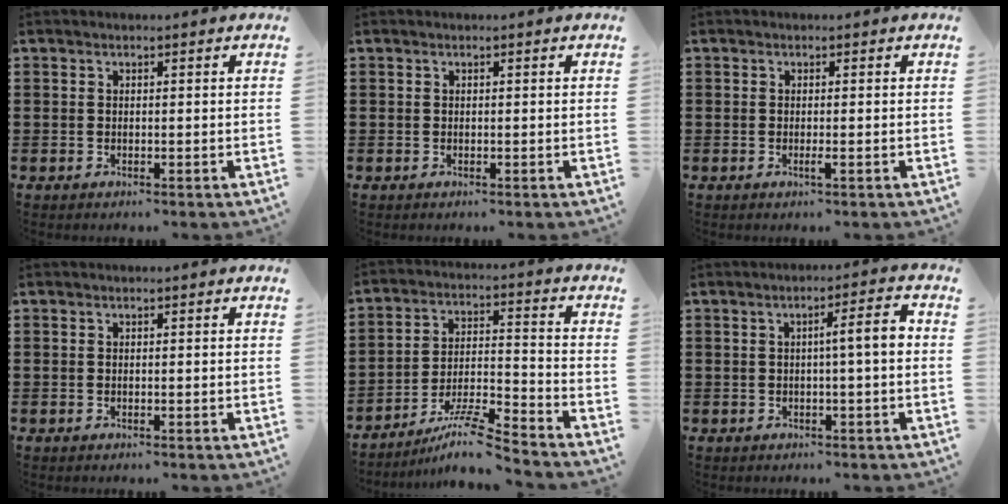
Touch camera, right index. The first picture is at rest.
{"total": 0.0}
{"total": 1.2, "force": [-0.4, -0.1, 1.1], "torque": [-0.019, -0.005, -0.006]}
{"total": 0.0}
{"total": 8.7, "force": [-7.5, 0.2, 4.4], "torque": [-0.084, 0.007, -0.147]}
{"total": 4.3, "force": [-0.1, 0.2, 4.3], "torque": [-0.079, 0.000, -0.005]}